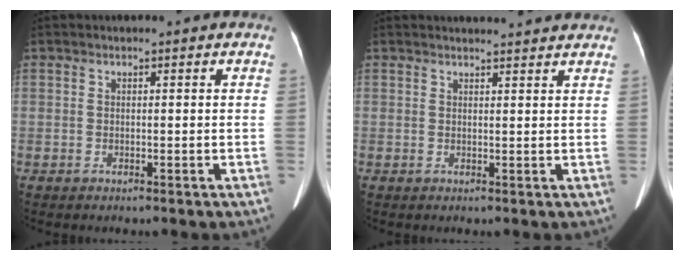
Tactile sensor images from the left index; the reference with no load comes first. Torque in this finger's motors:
{"motor_torque": [-0.37, -0.30, -0.47, -0.07]}